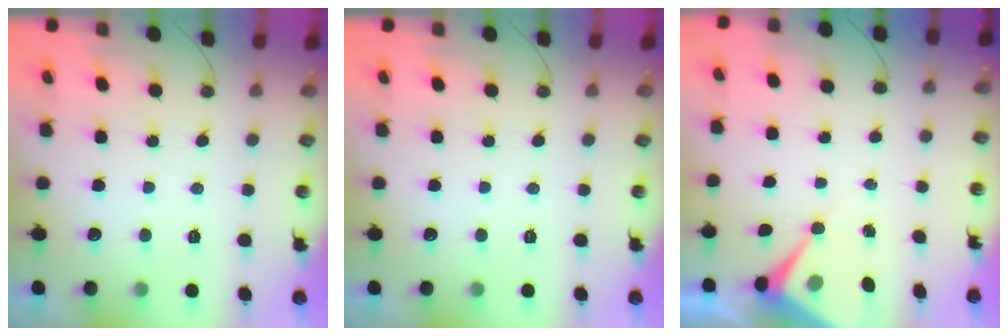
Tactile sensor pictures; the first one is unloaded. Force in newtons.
{"total": 0.0}
{"total": 6.3, "press": 6.3, "slide": 0.5}